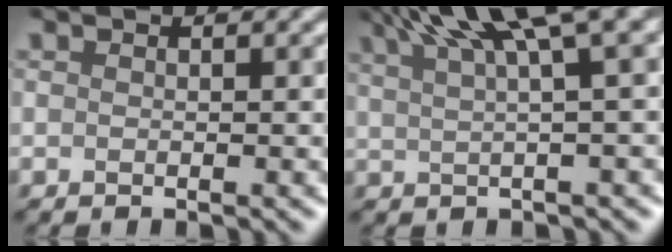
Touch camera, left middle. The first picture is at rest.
{"total": 8.9, "force": [5.2, 1.7, 7.0], "torque": [-0.078, 0.038, 0.077]}